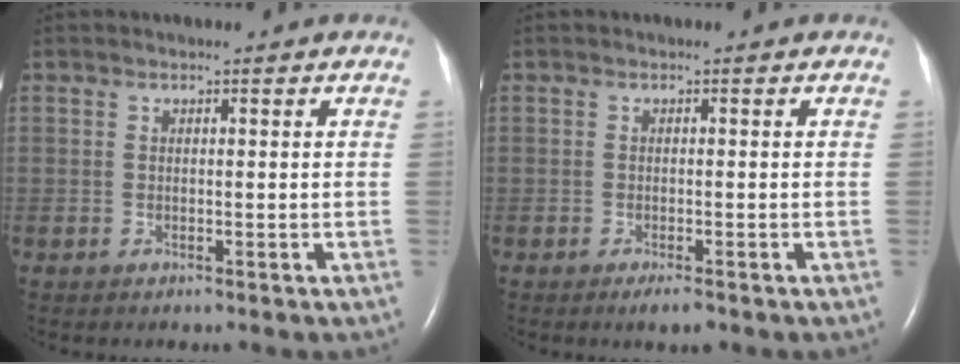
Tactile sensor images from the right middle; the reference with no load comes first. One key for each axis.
{"total": 2.1, "fx": -1.4, "fy": 0.4, "fz": 1.5, "tx": -0.022, "ty": -0.004, "tz": -0.019}